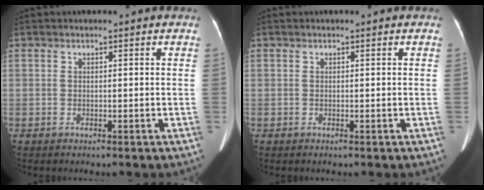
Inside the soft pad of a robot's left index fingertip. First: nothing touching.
{"total": 0.0}